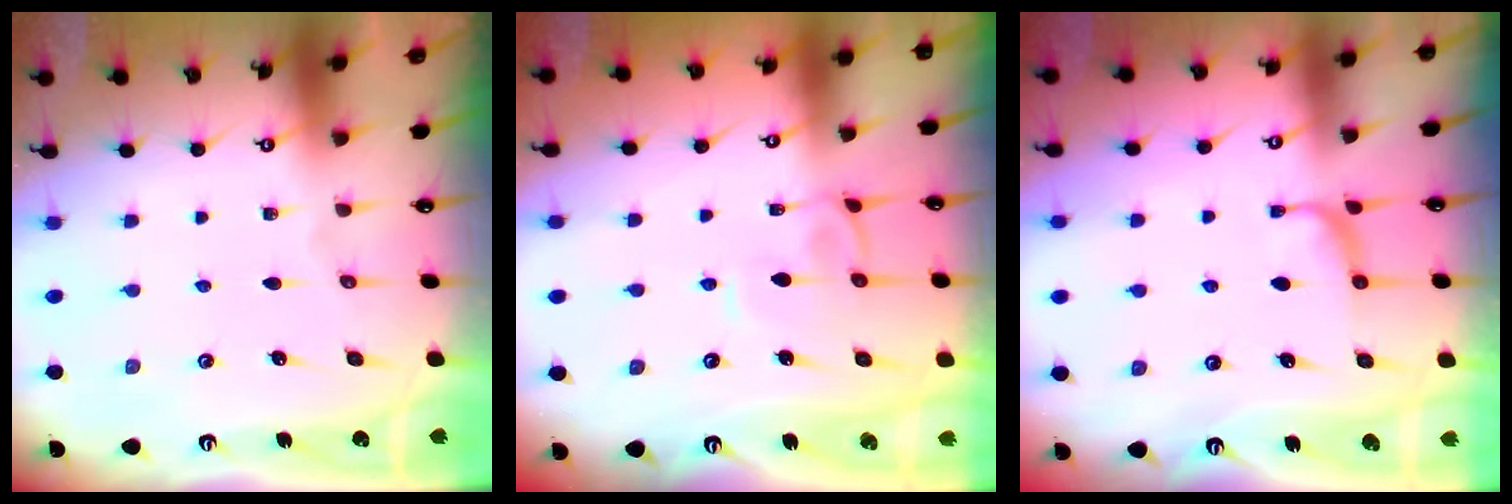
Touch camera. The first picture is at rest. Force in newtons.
{"total": 2.1, "press": 2.0, "slide": 0.4}
{"total": 1.7, "press": 1.6, "slide": 0.7}